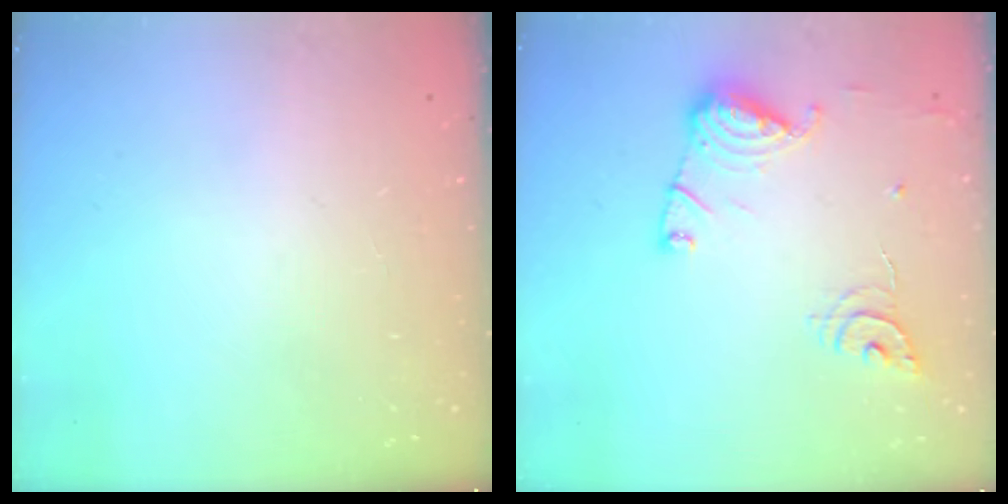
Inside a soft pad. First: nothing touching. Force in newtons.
{"total": 13.7, "press": 13.6, "slide": 1.5}